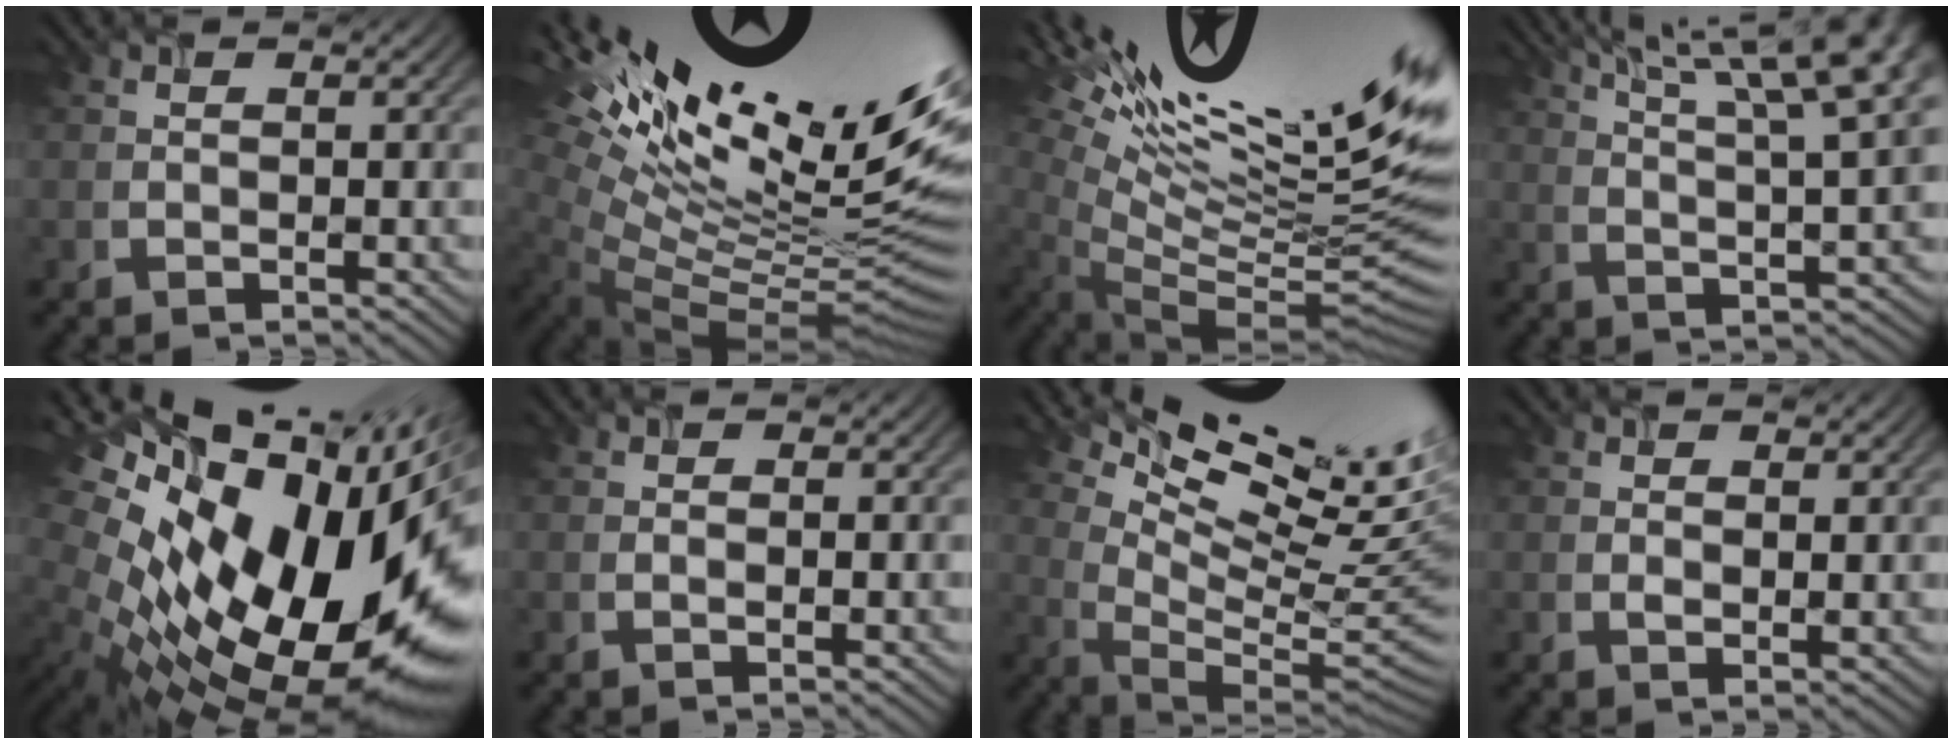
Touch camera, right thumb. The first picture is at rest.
{"total": 20.2, "force": [9.7, 7.0, 16.3], "torque": [-0.240, 0.016, 0.161]}
{"total": 18.7, "force": [7.4, 4.6, 16.5], "torque": [-0.223, 0.020, 0.126]}
{"total": 14.2, "force": [7.8, 3.5, 11.4], "torque": [-0.171, 0.010, 0.115]}
{"total": 21.2, "force": [-1.4, 11.5, 17.7], "torque": [-0.309, -0.067, 0.000]}
{"total": 0.0}
{"total": 15.0, "force": [9.2, 3.3, 11.3], "torque": [-0.184, 0.000, 0.142]}
{"total": 1.9, "force": [1.2, 0.8, 1.3], "torque": [-0.023, 0.001, 0.025]}